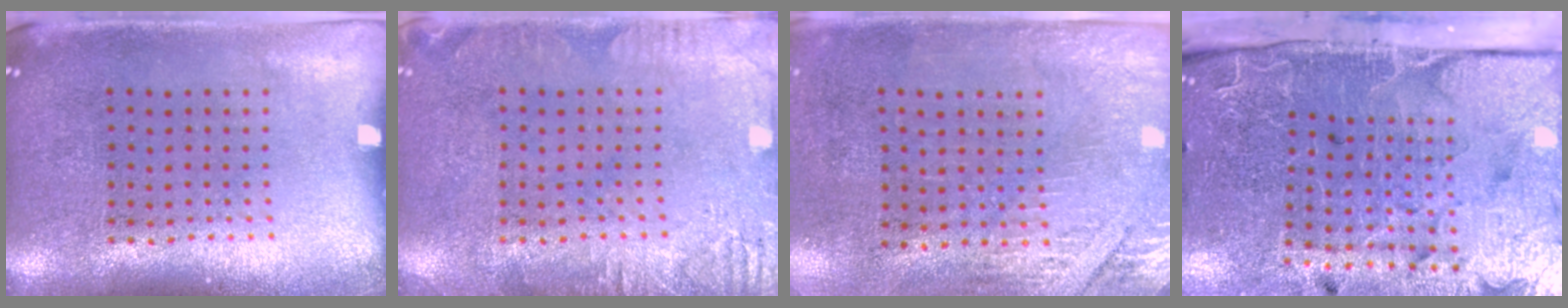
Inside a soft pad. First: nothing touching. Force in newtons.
{"total": 2.3, "press": 2.3, "slide": 0.2}
{"total": 2.9, "press": 2.5, "slide": 1.5}
{"total": 4.9, "press": 3.9, "slide": 3.0}